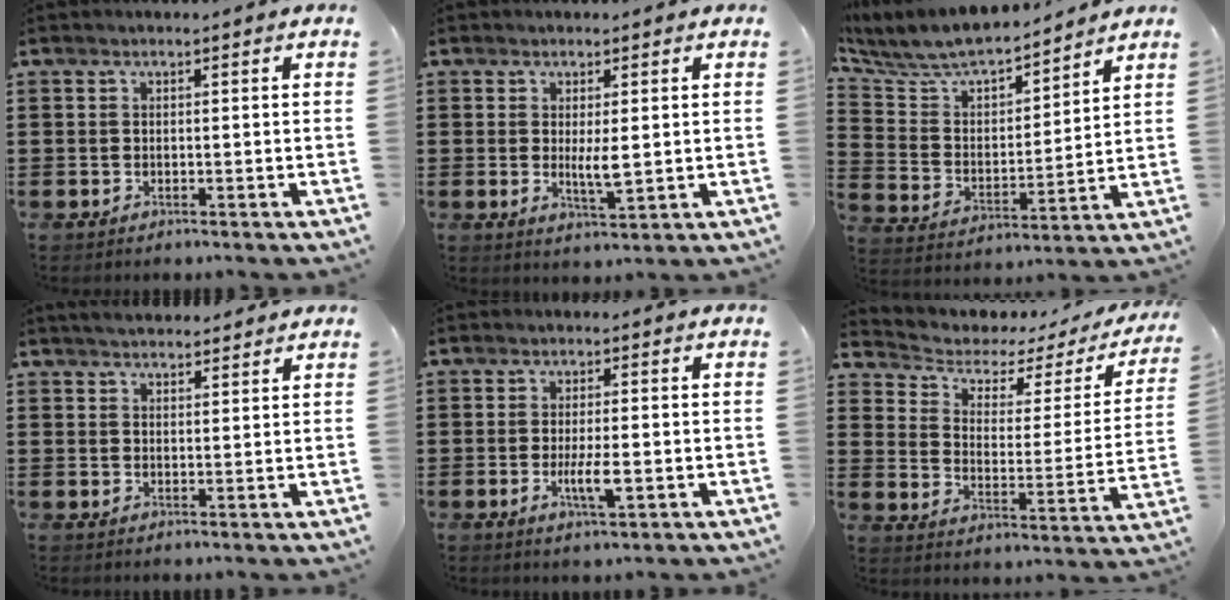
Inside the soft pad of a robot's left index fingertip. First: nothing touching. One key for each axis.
{"total": 3.9, "fx": 0.5, "fy": 0.9, "fz": 3.8, "tx": -0.062, "ty": -0.005, "tz": 0.007}
{"total": 7.5, "fx": 6.9, "fy": 1.8, "fz": 2.2, "tx": -0.078, "ty": -0.048, "tz": 0.118}
{"total": 2.7, "fx": 2.7, "fy": 0.3, "fz": 0.3, "tx": -0.011, "ty": -0.001, "tz": 0.051}
{"total": 4.2, "fx": -0.9, "fy": 0.9, "fz": 4.0, "tx": -0.083, "ty": -0.006, "tz": -0.020}
{"total": 3.4, "fx": 2.4, "fy": 1.8, "fz": 1.6, "tx": -0.052, "ty": -0.018, "tz": 0.033}